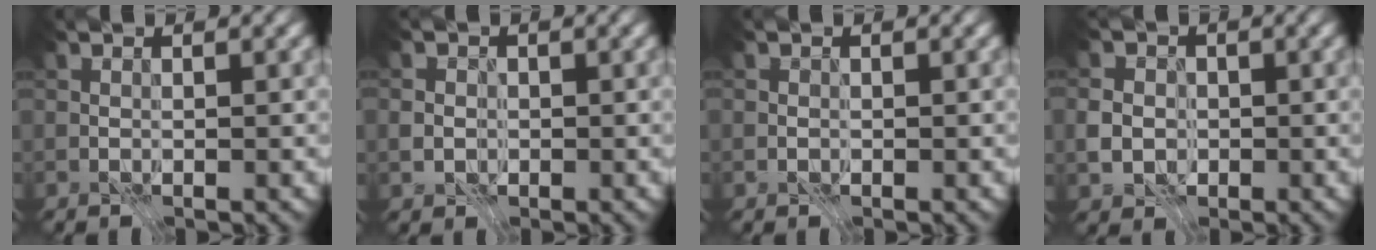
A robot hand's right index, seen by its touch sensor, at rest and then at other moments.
{"total": 1.9, "force": [-0.3, 1.8, 0.5], "torque": [-0.013, 0.002, -0.004]}
{"total": 0.5, "force": [-0.1, 0.5, 0.0], "torque": [0.000, 0.000, -0.004]}
{"total": 3.3, "force": [-0.6, 3.0, 1.3], "torque": [-0.027, 0.000, -0.019]}